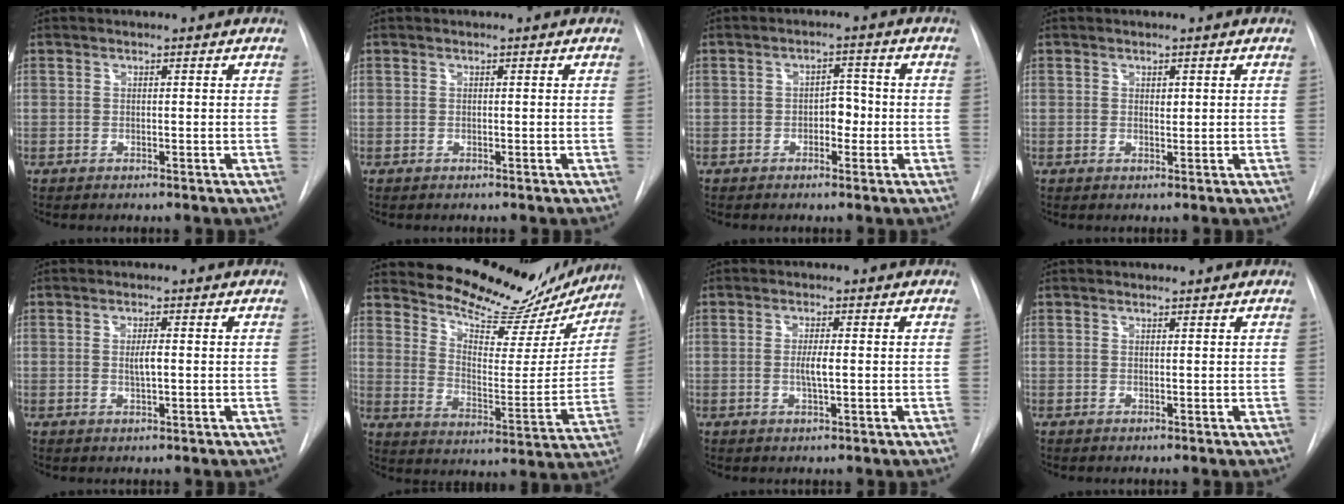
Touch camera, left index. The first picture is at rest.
{"total": 0.0}
{"total": 3.1, "force": [-1.2, 1.9, 2.2], "torque": [-0.024, 0.006, -0.019]}
{"total": 0.7, "force": [-0.1, 0.4, 0.5], "torque": [-0.005, -0.006, 0.001]}
{"total": 2.0, "force": [-0.4, 0.3, 1.9], "torque": [-0.037, -0.004, -0.004]}
{"total": 19.1, "force": [17.6, 5.4, 4.9], "torque": [-0.062, -0.051, 0.229]}
{"total": 2.4, "force": [-0.5, 0.2, 2.3], "torque": [-0.047, -0.005, -0.008]}
{"total": 0.0}